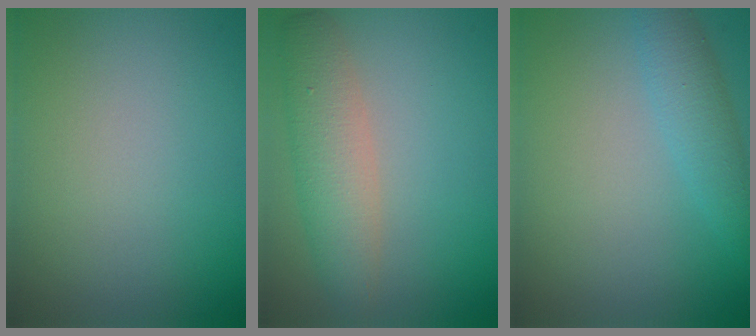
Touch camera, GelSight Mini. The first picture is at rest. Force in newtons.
{"total": 4.1, "press": 4.1, "slide": 0.2}
{"total": 2.7, "press": 2.7, "slide": 0.0}